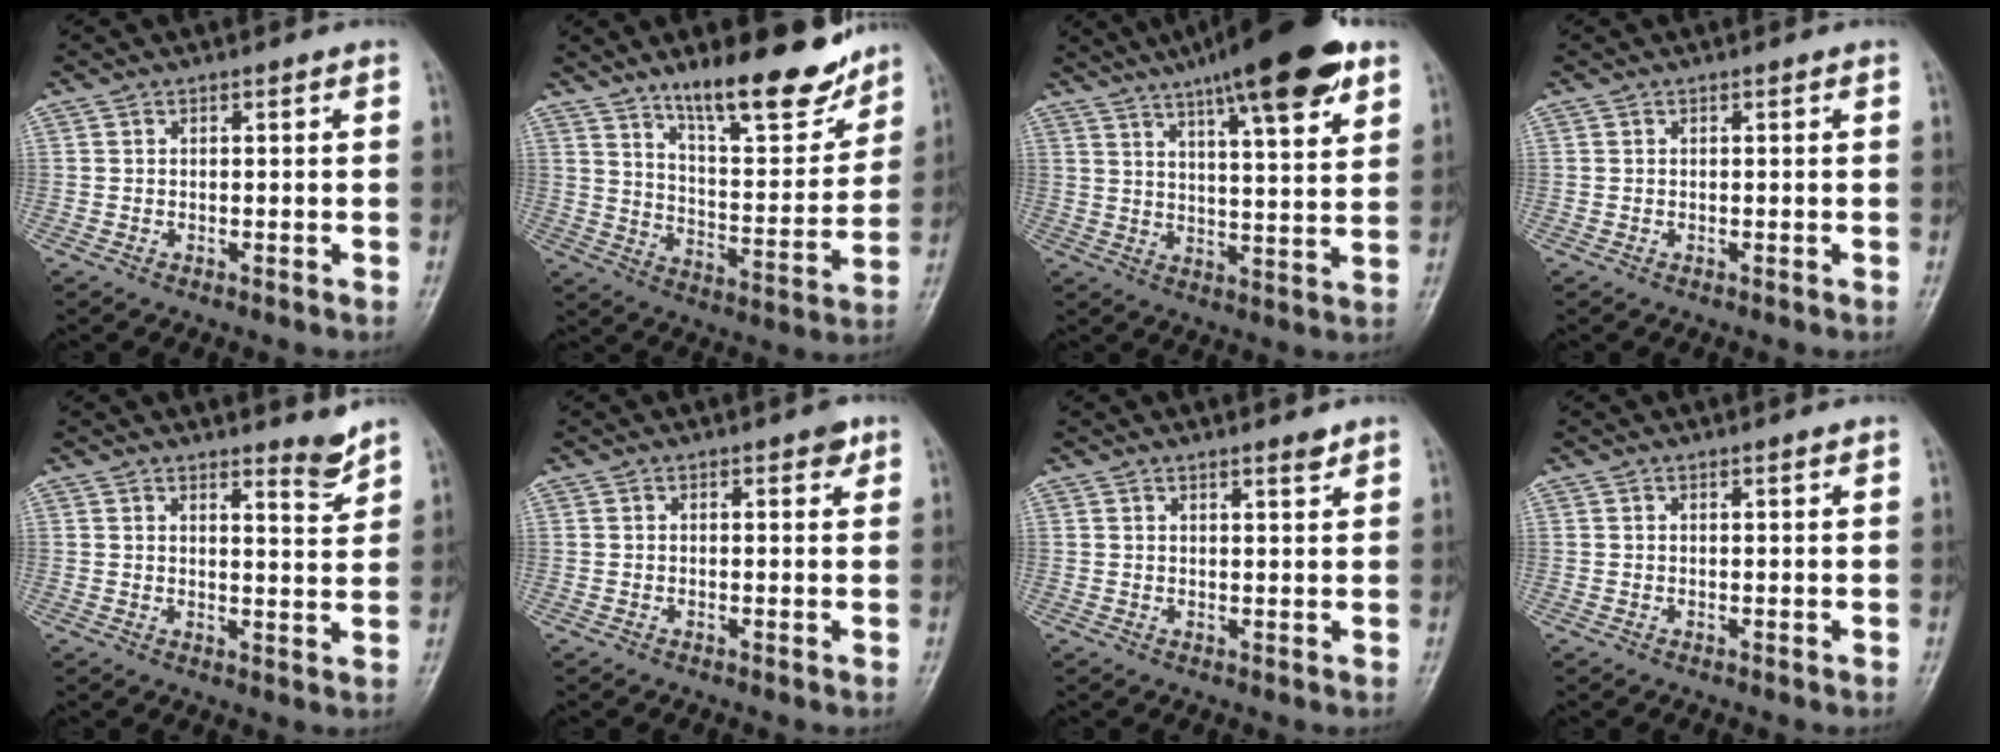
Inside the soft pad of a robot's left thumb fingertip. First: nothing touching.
{"total": 17.5, "force": [12.9, 5.1, 10.8], "torque": [-0.122, -0.086, 0.208]}
{"total": 19.8, "force": [12.1, 4.3, 15.0], "torque": [-0.211, -0.030, 0.183]}
{"total": 0.0}
{"total": 3.7, "force": [3.4, 0.3, 1.4], "torque": [-0.014, -0.039, 0.052]}
{"total": 1.8, "force": [1.1, 0.9, 1.1], "torque": [-0.004, -0.003, 0.010]}
{"total": 2.1, "force": [1.7, 0.3, 1.1], "torque": [-0.012, -0.014, 0.026]}
{"total": 0.6, "force": [0.5, 0.1, 0.4], "torque": [-0.008, -0.003, 0.008]}